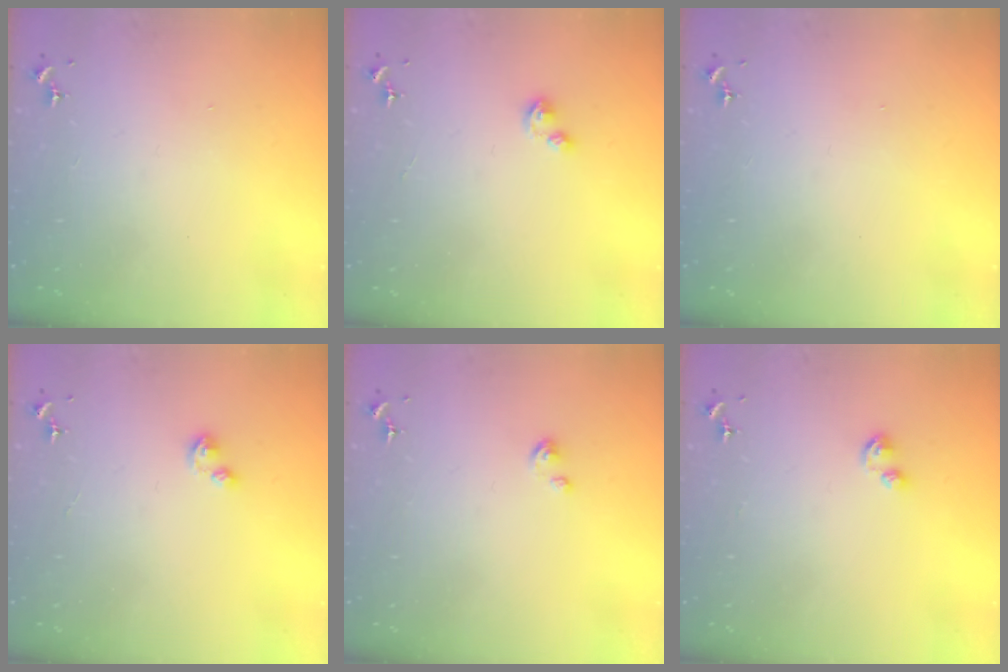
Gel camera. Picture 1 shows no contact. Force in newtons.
{"total": 2.6, "press": 2.6, "slide": 0.3}
{"total": 0.0}
{"total": 2.6, "press": 2.6, "slide": 0.3}
{"total": 4.1, "press": 4.1, "slide": 0.2}
{"total": 3.4, "press": 3.3, "slide": 0.4}